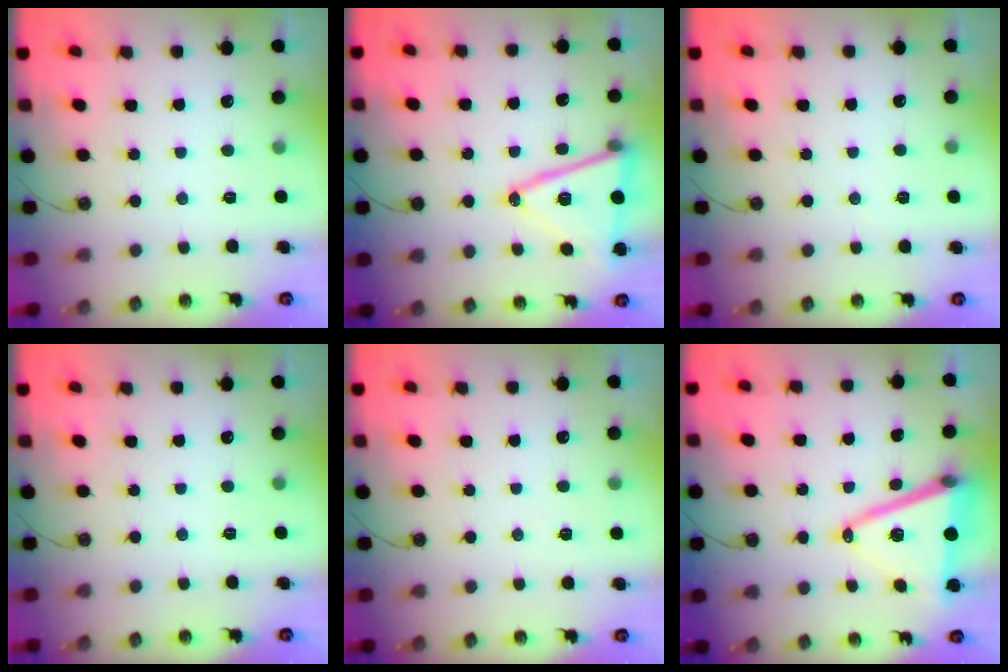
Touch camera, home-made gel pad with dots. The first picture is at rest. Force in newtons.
{"total": 16.4, "press": 16.0, "slide": 3.5}
{"total": 4.8, "press": 2.1, "slide": 4.3}
{"total": 0.0}
{"total": 4.9, "press": 2.5, "slide": 4.2}
{"total": 16.7, "press": 16.3, "slide": 3.7}